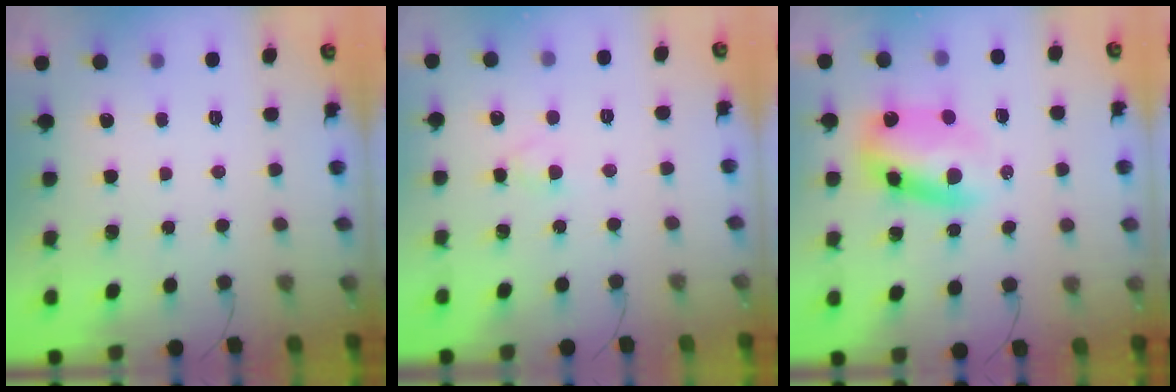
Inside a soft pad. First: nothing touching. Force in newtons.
{"total": 2.6, "press": 2.4, "slide": 1.1}
{"total": 8.9, "press": 8.5, "slide": 2.5}